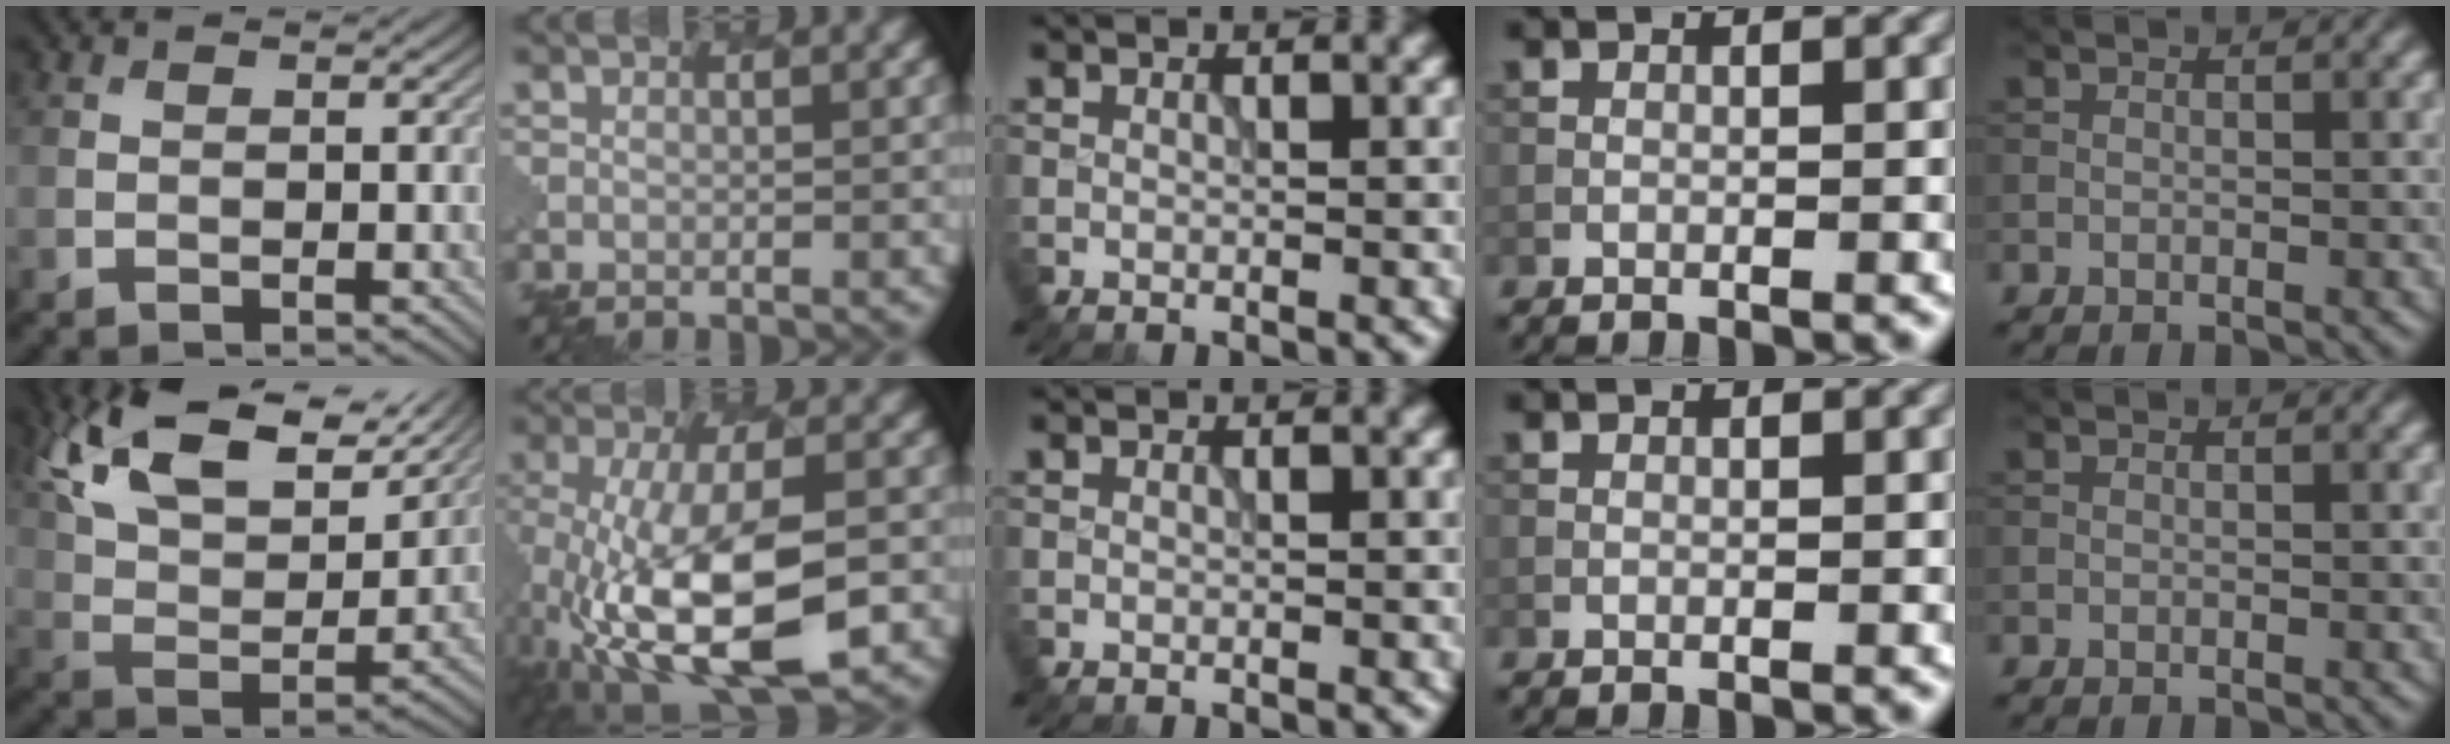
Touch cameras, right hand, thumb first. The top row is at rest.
{"thumb": {"total": 17.4, "force": [12.0, 6.7, 10.7], "torque": [-0.232, 0.027, 0.179]}, "index": {"total": 12.5, "force": [-4.5, 4.8, 10.6], "torque": [-0.205, -0.018, -0.076]}}